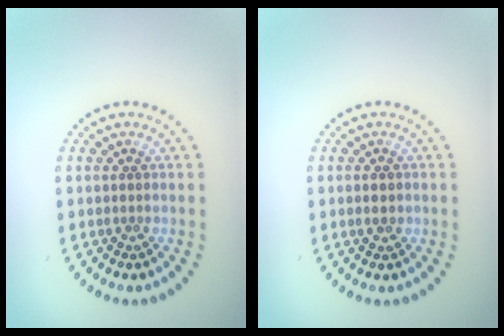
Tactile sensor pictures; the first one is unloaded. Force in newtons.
{"total": 1.7, "press": 1.7, "slide": 0.2}